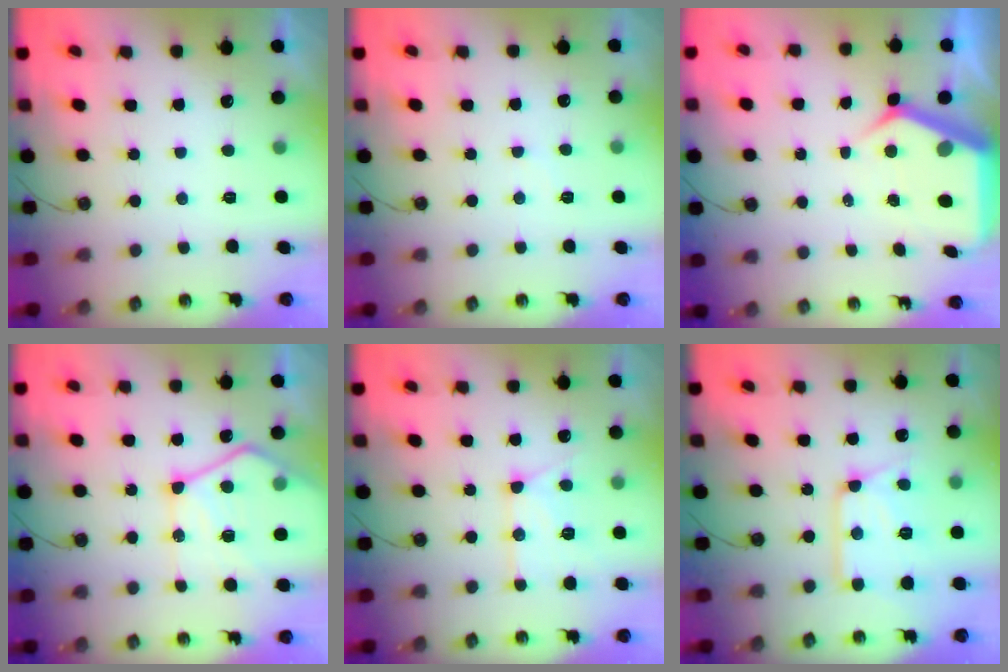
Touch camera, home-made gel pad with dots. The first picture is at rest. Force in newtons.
{"total": 4.4, "press": 4.3, "slide": 0.7}
{"total": 8.0, "press": 7.9, "slide": 1.0}
{"total": 16.5, "press": 16.5, "slide": 1.8}
{"total": 12.8, "press": 12.8, "slide": 1.4}
{"total": 13.5, "press": 13.4, "slide": 1.4}